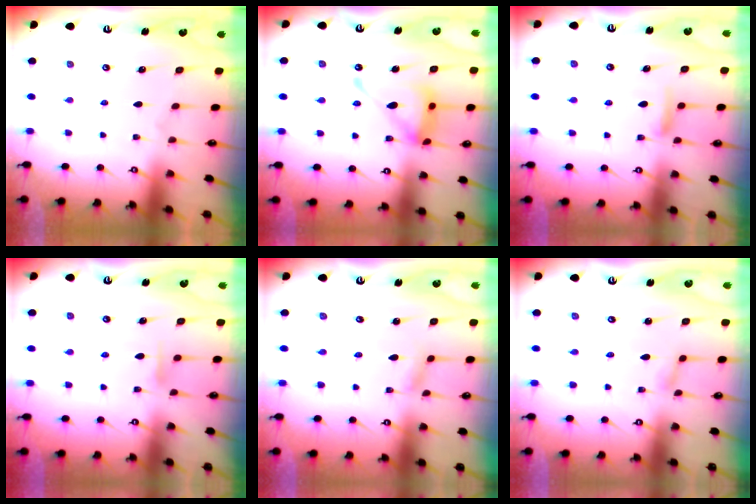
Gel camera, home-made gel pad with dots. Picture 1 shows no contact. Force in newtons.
{"total": 17.3, "press": 17.2, "slide": 1.4}
{"total": 7.9, "press": 7.8, "slide": 0.8}
{"total": 5.4, "press": 5.4, "slide": 0.7}
{"total": 2.9, "press": 2.9, "slide": 0.1}
{"total": 1.6, "press": 1.6, "slide": 0.2}